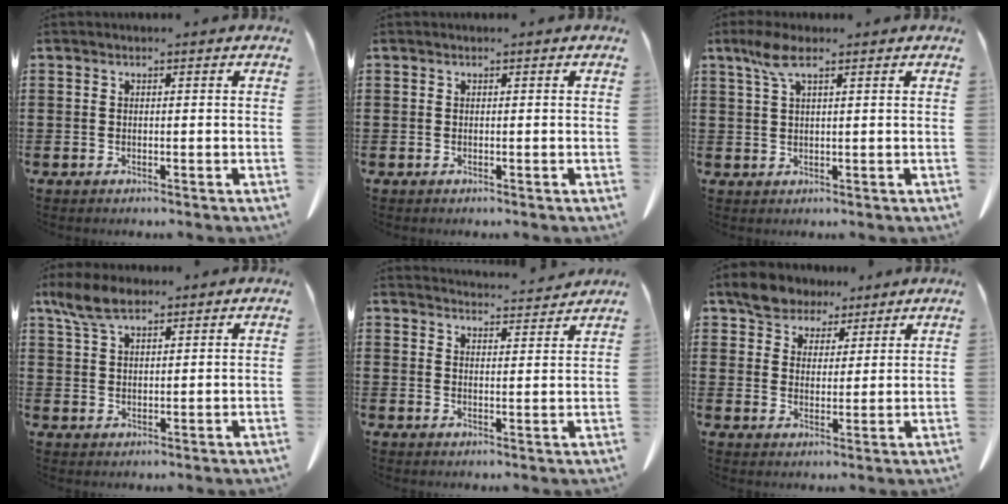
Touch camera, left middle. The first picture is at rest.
{"total": 0.0}
{"total": 4.4, "force": [2.3, 1.2, 3.6], "torque": [-0.077, 0.006, 0.039]}
{"total": 6.0, "force": [4.3, 2.2, 3.6], "torque": [-0.081, 0.003, 0.080]}
{"total": 4.3, "force": [4.2, -0.1, 0.4], "torque": [-0.013, -0.026, 0.075]}
{"total": 5.5, "force": [4.7, 2.9, 0.8], "torque": [-0.039, 0.000, 0.088]}